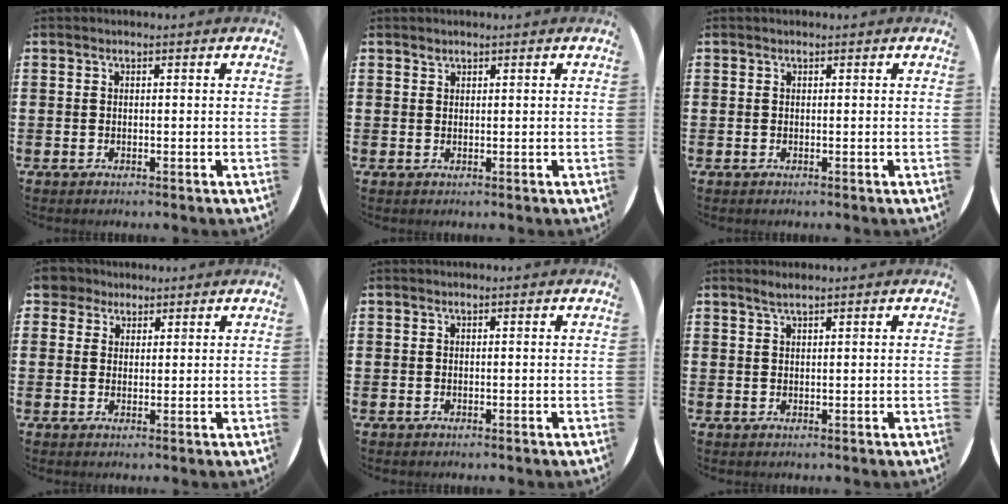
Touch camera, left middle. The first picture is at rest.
{"total": 0.7, "force": [0.7, 0.2, -0.1], "torque": [0.000, 0.002, 0.014]}
{"total": 0.0}
{"total": 3.5, "force": [2.7, 2.2, 0.4], "torque": [-0.013, 0.006, 0.052]}
{"total": 0.0}
{"total": 1.5, "force": [1.2, 0.0, 0.8], "torque": [-0.017, 0.002, 0.022]}